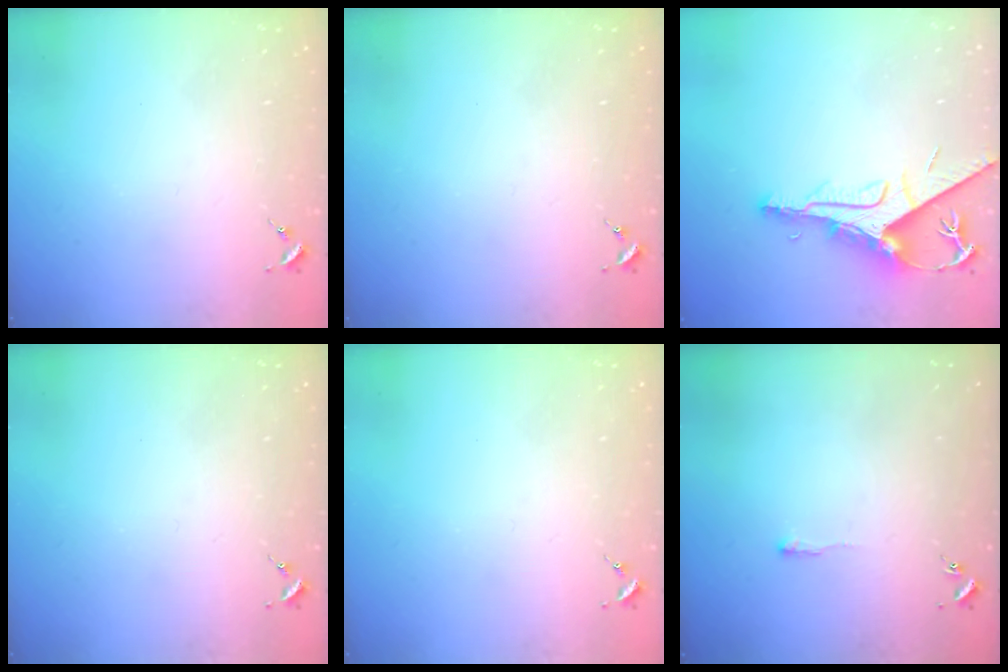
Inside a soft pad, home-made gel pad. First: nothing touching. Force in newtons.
{"total": 0.0}
{"total": 10.7, "press": 10.7, "slide": 1.2}
{"total": 0.0}
{"total": 0.0}
{"total": 2.1, "press": 2.1, "slide": 0.4}